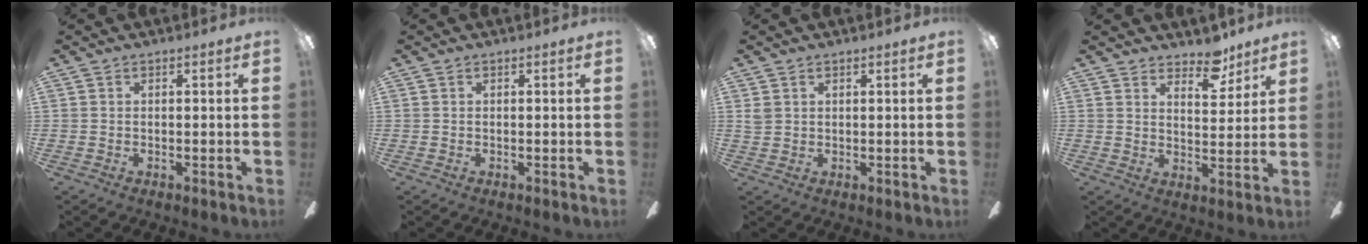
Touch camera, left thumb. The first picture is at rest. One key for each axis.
{"total": 0.0}
{"total": 2.0, "fx": 1.2, "fy": 1.5, "fz": 0.7, "tx": -0.007, "ty": 0.000, "tz": 0.020}
{"total": 8.0, "fx": 6.5, "fy": 3.5, "fz": 3.2, "tx": -0.025, "ty": -0.038, "tz": 0.111}